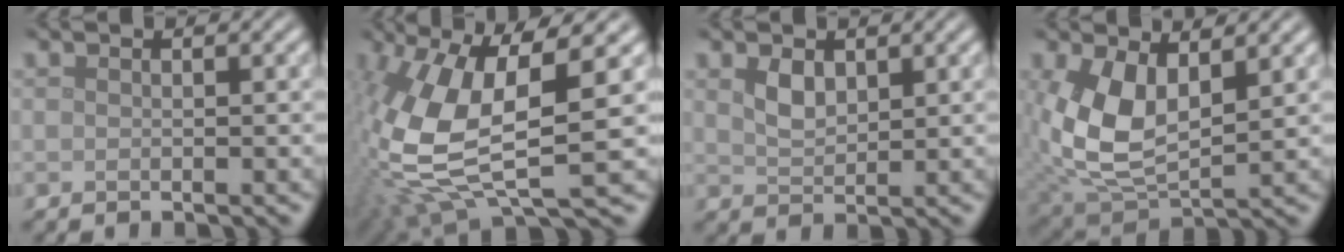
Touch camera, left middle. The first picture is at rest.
{"total": 11.4, "force": [0.7, 4.7, 10.3], "torque": [-0.241, -0.023, 0.018]}
{"total": 2.1, "force": [1.1, 1.2, 1.3], "torque": [-0.029, -0.002, 0.026]}
{"total": 7.4, "force": [1.4, 4.2, 5.9], "torque": [-0.145, -0.006, 0.031]}